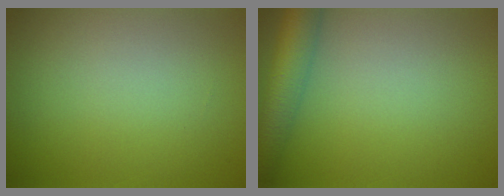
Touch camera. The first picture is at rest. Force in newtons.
{"total": 5.3, "press": 5.3, "slide": 0.3}